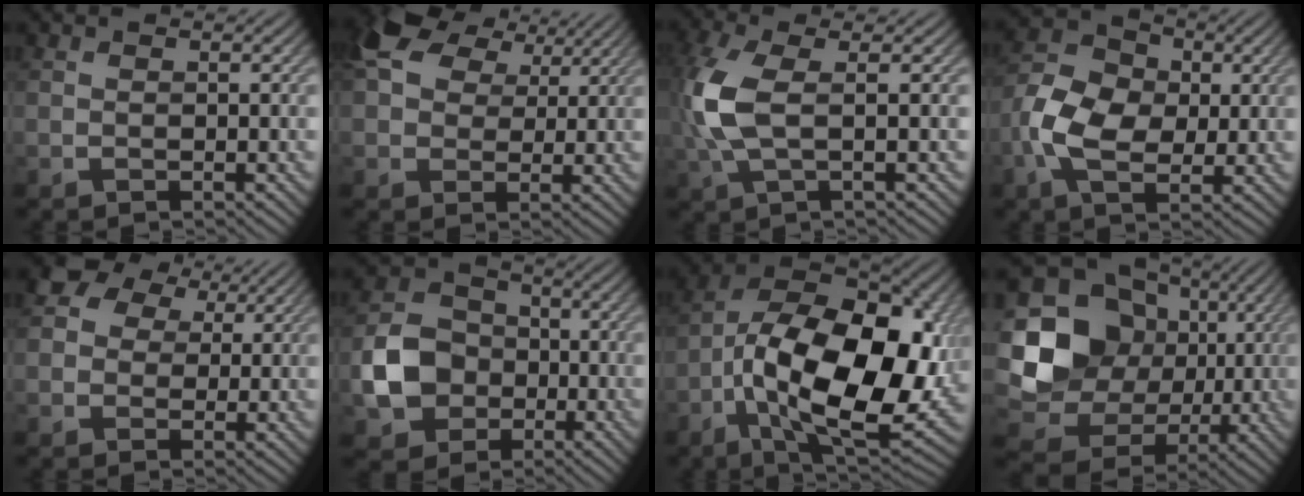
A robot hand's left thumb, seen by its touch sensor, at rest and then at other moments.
{"total": 10.1, "force": [4.7, 6.9, 5.6], "torque": [-0.136, 0.022, 0.080]}
{"total": 7.1, "force": [0.6, 2.6, 6.5], "torque": [-0.168, 0.007, 0.007]}
{"total": 9.0, "force": [-0.9, 6.2, 6.5], "torque": [-0.145, 0.011, -0.029]}
{"total": 7.4, "force": [3.7, 5.6, 3.3], "torque": [-0.095, 0.025, 0.039]}
{"total": 8.6, "force": [-2.0, 7.2, 4.3], "torque": [-0.098, -0.002, -0.050]}
{"total": 20.2, "force": [-2.9, 11.0, 16.6], "torque": [-0.279, -0.015, -0.046]}
{"total": 18.2, "force": [2.2, 15.8, 8.9], "torque": [-0.226, 0.000, 0.045]}